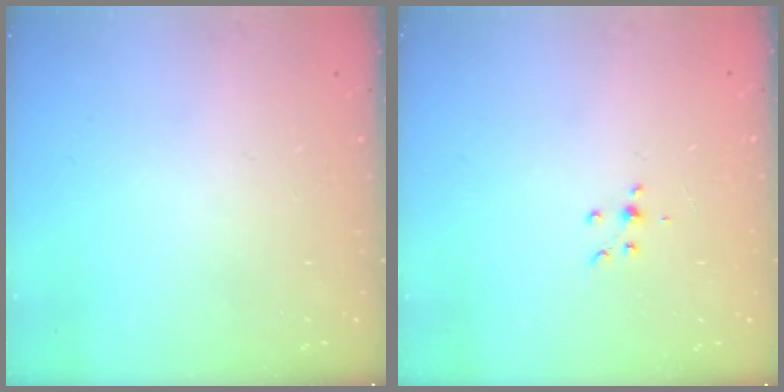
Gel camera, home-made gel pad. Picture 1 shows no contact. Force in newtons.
{"total": 3.7, "press": 3.6, "slide": 0.9}